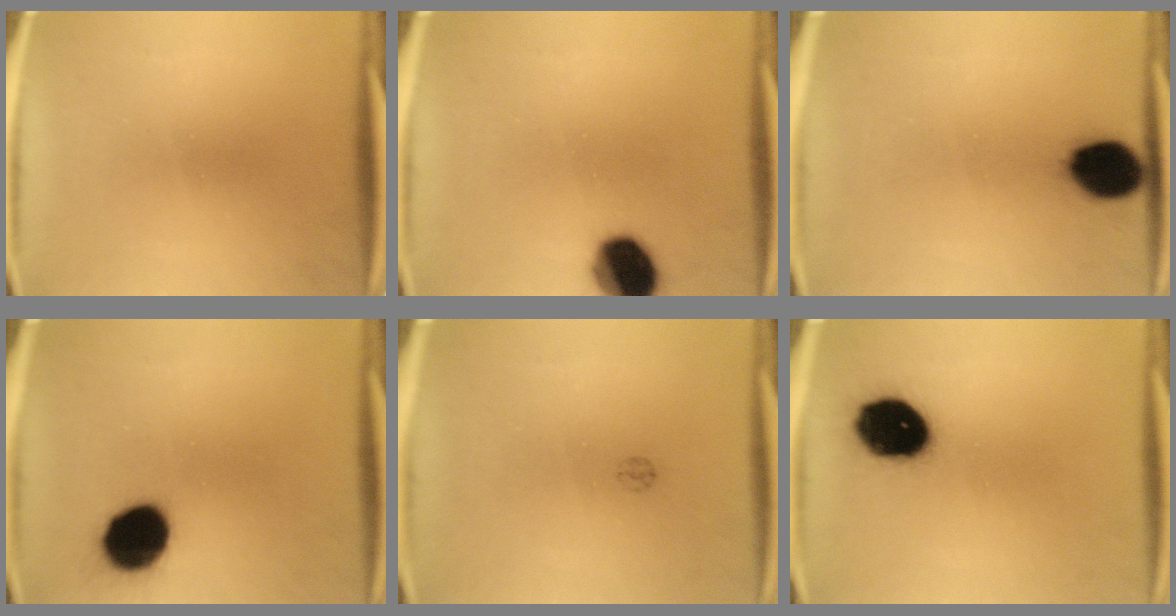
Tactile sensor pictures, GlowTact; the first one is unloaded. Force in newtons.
{"total": 11.6}
{"total": 11.2}
{"total": 14.0}
{"total": 1.0}
{"total": 15.4}